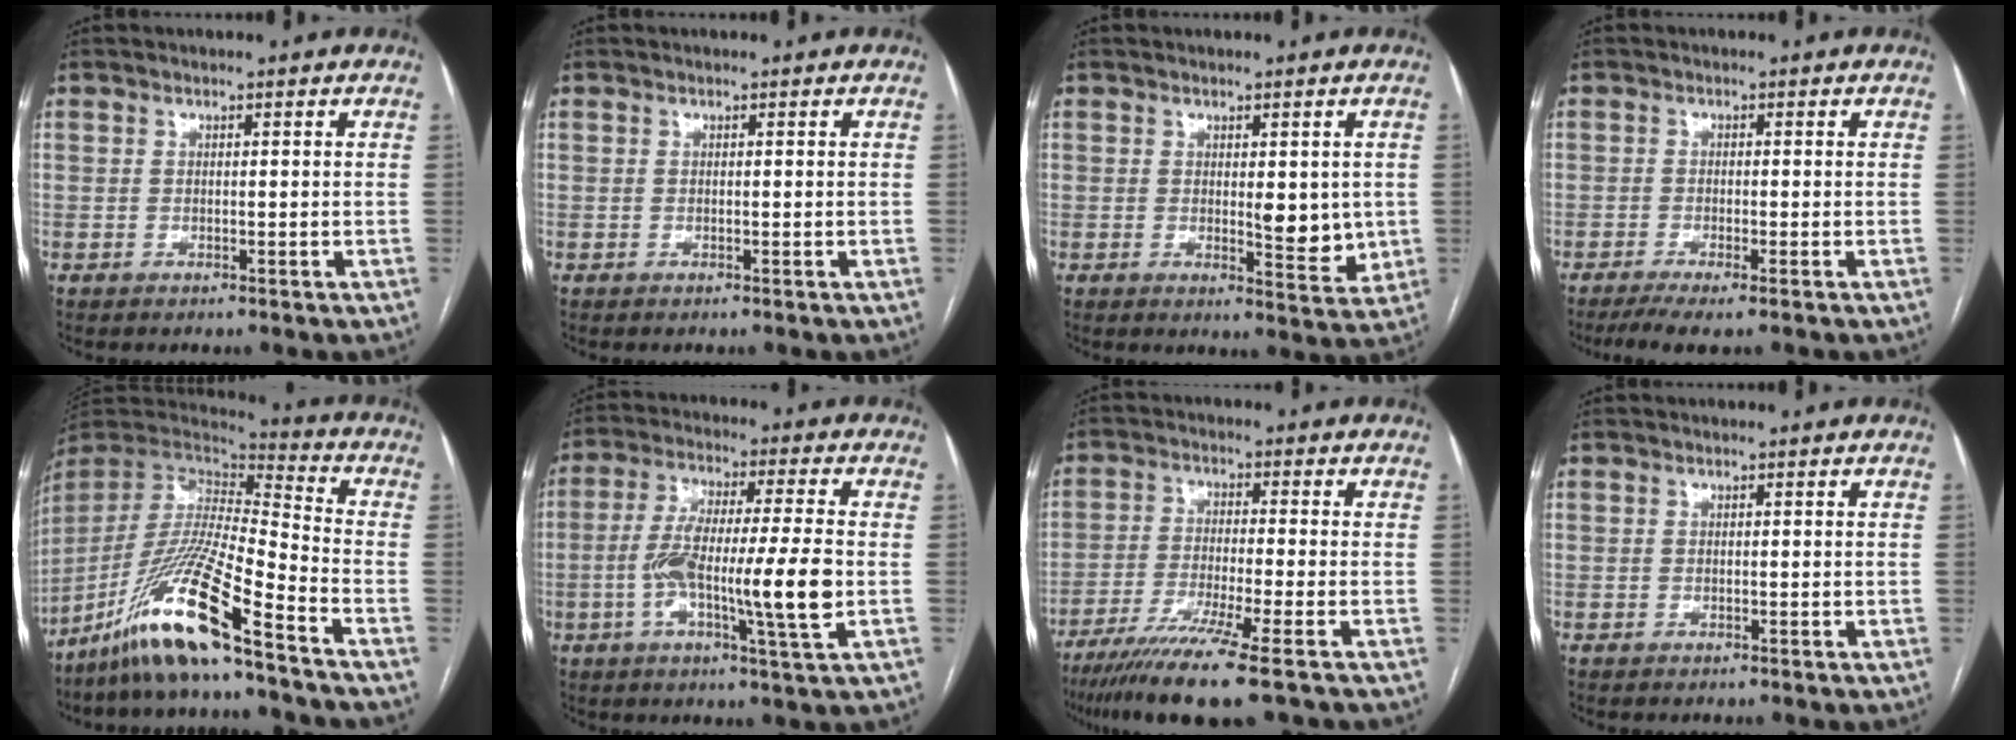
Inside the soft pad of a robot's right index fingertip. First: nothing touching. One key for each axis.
{"total": 0.0}
{"total": 6.0, "fx": 0.3, "fy": 2.1, "fz": 5.6, "tx": -0.071, "ty": -0.013, "tz": 0.009}
{"total": 4.7, "fx": -3.3, "fy": 0.3, "fz": 3.3, "tx": -0.054, "ty": -0.011, "tz": -0.055}
{"total": 18.8, "fx": -13.0, "fy": 0.0, "fz": 13.6, "tx": -0.301, "ty": -0.030, "tz": -0.248}
{"total": 13.6, "fx": -2.4, "fy": 0.5, "fz": 13.3, "tx": -0.245, "ty": -0.001, "tz": -0.048}
{"total": 11.6, "fx": -8.1, "fy": -1.0, "fz": 8.2, "tx": -0.144, "ty": -0.032, "tz": -0.131}
{"total": 0.0}